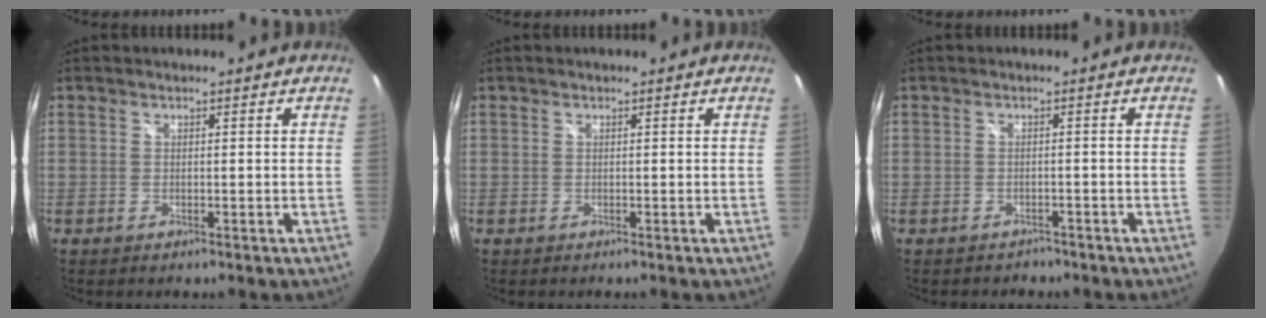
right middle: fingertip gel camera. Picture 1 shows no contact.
{"total": 0.0}
{"total": 2.0, "force": [-1.6, 1.2, 0.1], "torque": [-0.002, 0.007, -0.019]}